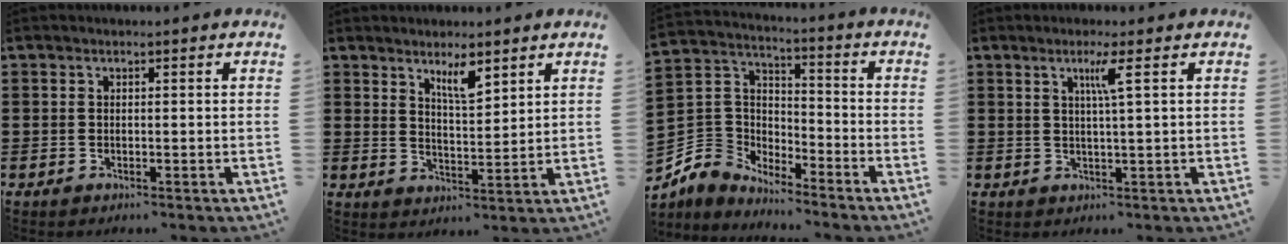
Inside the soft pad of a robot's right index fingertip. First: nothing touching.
{"total": 4.8, "force": [3.5, 1.2, 3.1], "torque": [-0.052, -0.007, 0.059]}
{"total": 4.3, "force": [-2.5, 3.4, -0.7], "torque": [-0.028, -0.007, -0.061]}
{"total": 3.3, "force": [1.3, -0.5, 3.0], "torque": [-0.060, -0.007, 0.018]}